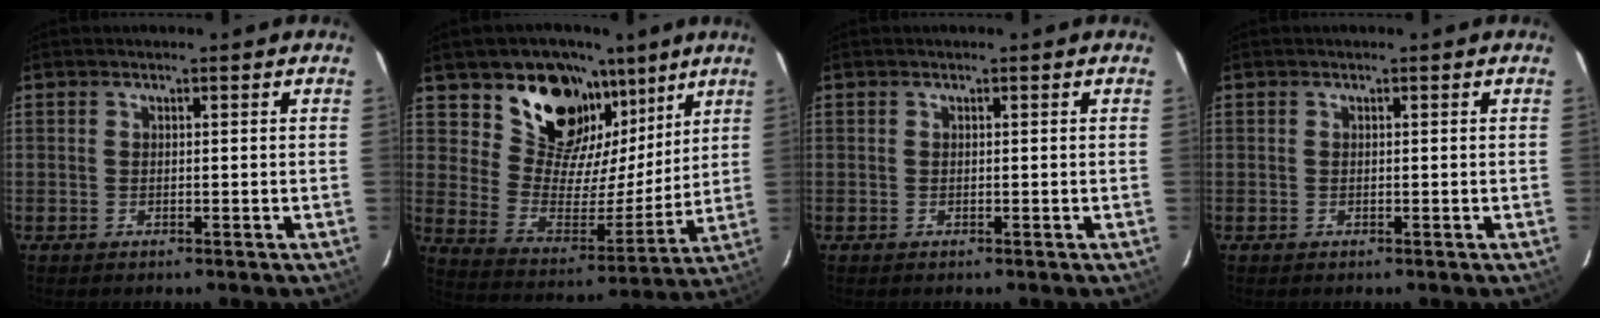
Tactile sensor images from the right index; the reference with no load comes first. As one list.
[{"total": 18.9, "force": [12.2, 12.2, 7.7], "torque": [-0.146, 0.001, 0.228]}, {"total": 0.0}, {"total": 0.0}]